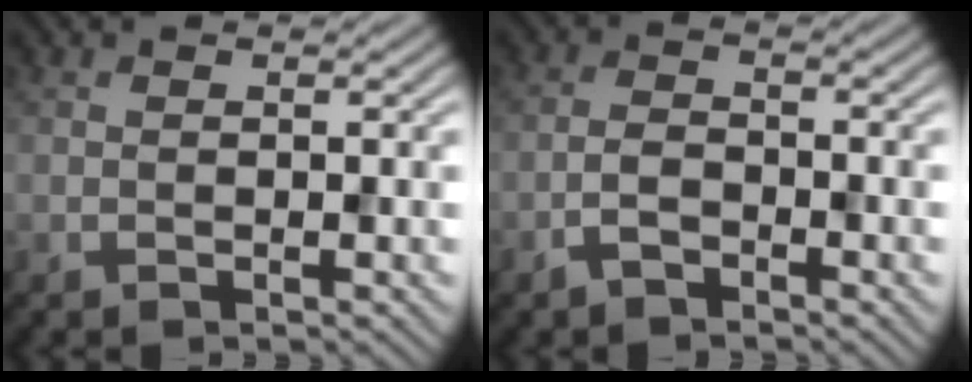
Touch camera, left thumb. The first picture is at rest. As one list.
[{"total": 2.5, "force": [-1.8, 1.0, 1.4], "torque": [-0.029, 0.003, -0.043]}]